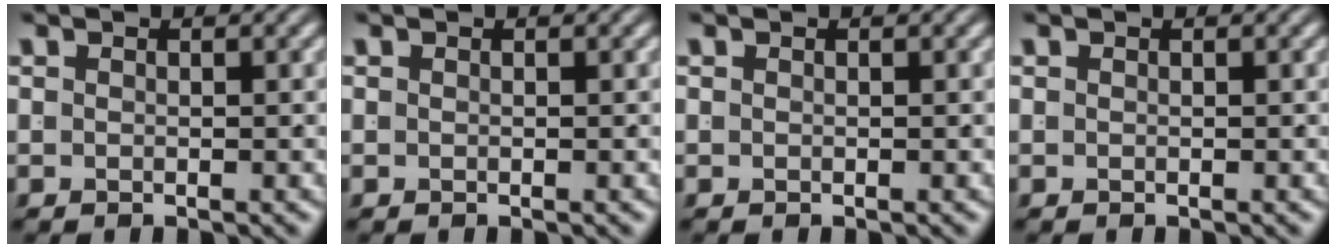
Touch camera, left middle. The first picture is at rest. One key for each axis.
{"total": 0.0}
{"total": 0.0}
{"total": 0.0}